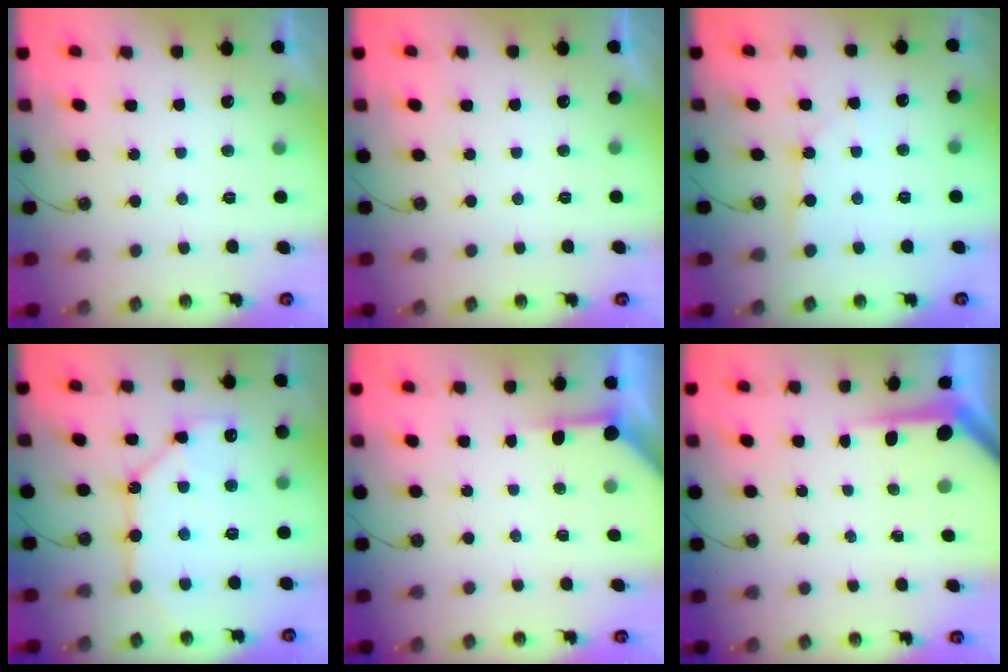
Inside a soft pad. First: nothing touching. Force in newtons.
{"total": 0.0}
{"total": 2.3, "press": 2.3, "slide": 0.3}
{"total": 11.1, "press": 11.1, "slide": 1.1}
{"total": 3.9, "press": 3.9, "slide": 0.4}
{"total": 4.4, "press": 4.4, "slide": 0.4}